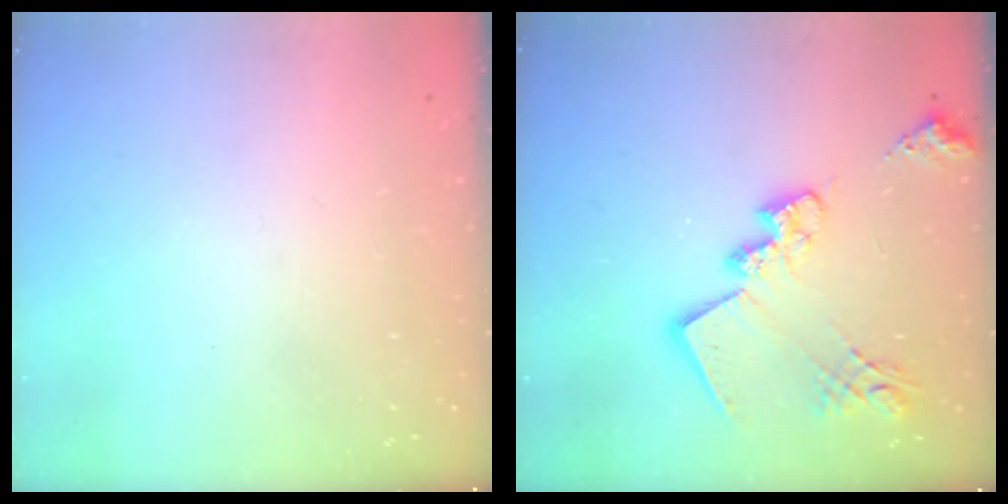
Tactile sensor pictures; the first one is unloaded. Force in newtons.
{"total": 18.9, "press": 18.9, "slide": 1.3}